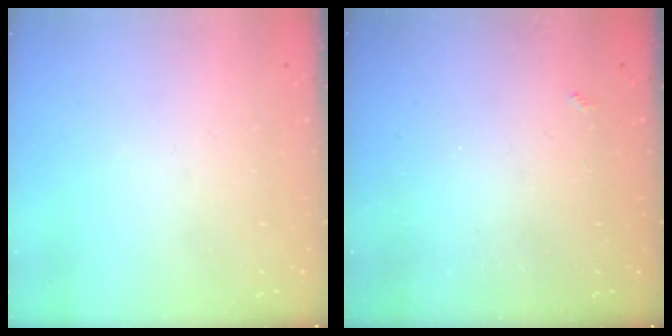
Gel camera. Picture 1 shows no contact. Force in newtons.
{"total": 2.1, "press": 2.1, "slide": 0.4}